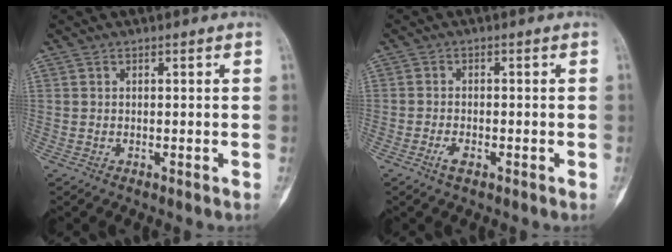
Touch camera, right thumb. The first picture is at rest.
{"total": 2.2, "force": [-1.3, 1.0, 1.5], "torque": [-0.036, 0.005, -0.024]}